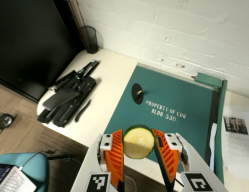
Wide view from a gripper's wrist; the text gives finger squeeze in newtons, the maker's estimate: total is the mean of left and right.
{"total": 9.4, "left": 9.6, "right": 9.2}